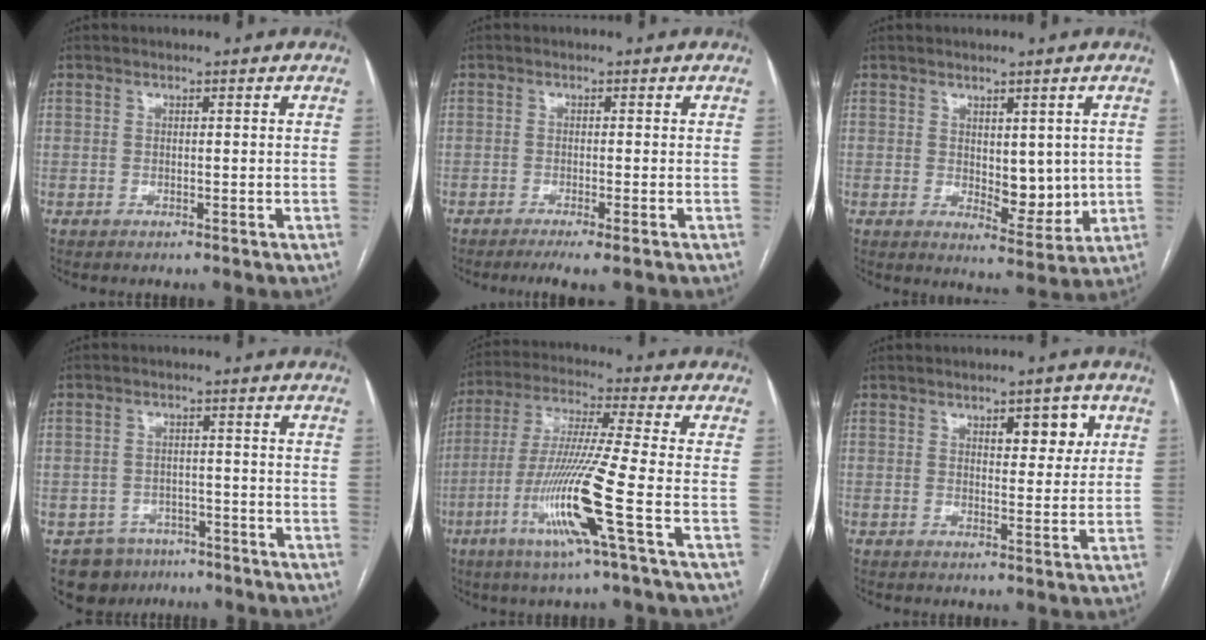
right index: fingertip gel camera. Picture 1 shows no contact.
{"total": 3.6, "force": [-2.4, -0.1, 2.7], "torque": [-0.036, -0.009, -0.039]}
{"total": 6.1, "force": [0.5, 3.2, 5.2], "torque": [-0.070, -0.010, 0.024]}
{"total": 6.9, "force": [-4.6, 5.1, 0.6], "torque": [-0.002, 0.012, -0.060]}
{"total": 14.3, "force": [-5.2, -1.7, 13.2], "torque": [-0.271, -0.022, -0.102]}
{"total": 5.1, "force": [2.3, 2.0, 4.1], "torque": [-0.054, 0.003, 0.033]}